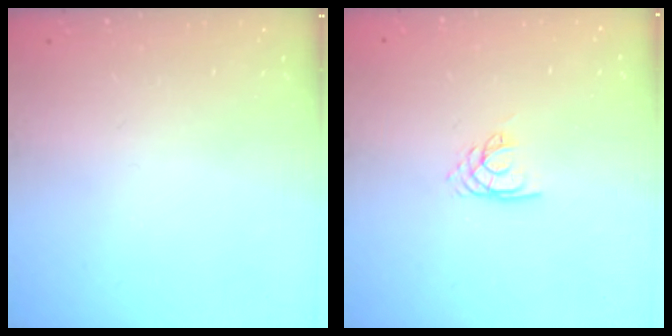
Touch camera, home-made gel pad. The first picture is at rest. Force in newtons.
{"total": 2.1, "press": 2.1, "slide": 0.1}